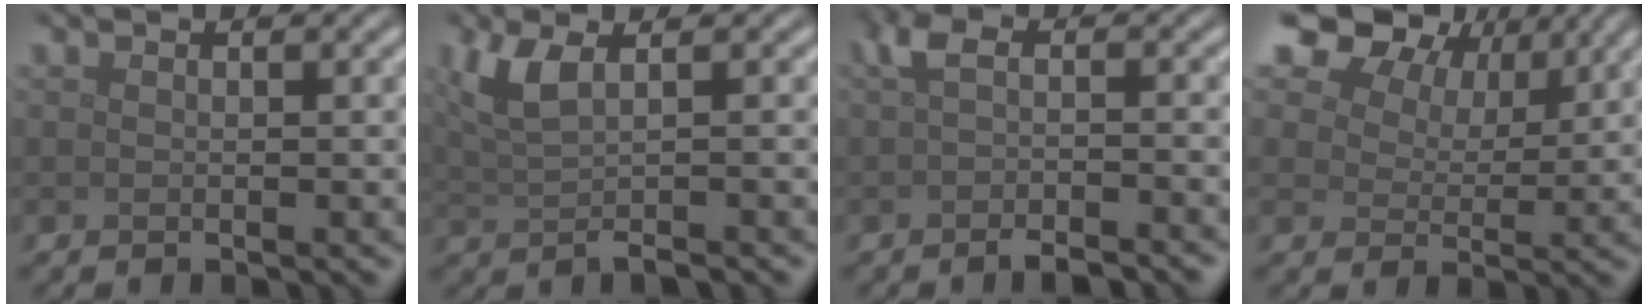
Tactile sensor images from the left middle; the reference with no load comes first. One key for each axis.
{"total": 3.8, "fx": 0.7, "fy": 1.3, "fz": 3.6, "tx": -0.064, "ty": 0.006, "tz": 0.010}
{"total": 3.4, "fx": -1.3, "fy": 1.1, "fz": 3.0, "tx": -0.054, "ty": -0.007, "tz": -0.025}
{"total": 12.4, "fx": 8.4, "fy": 6.9, "fz": 6.0, "tx": -0.136, "ty": 0.014, "tz": 0.142}